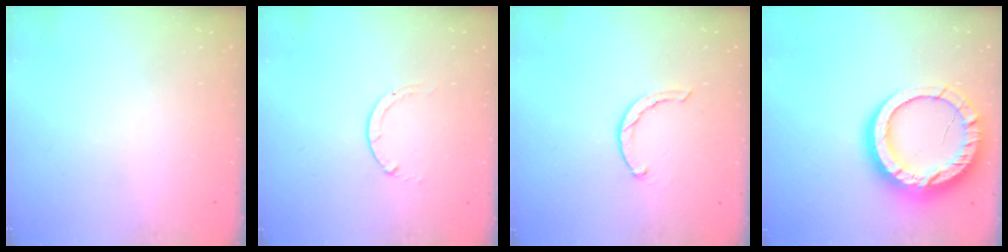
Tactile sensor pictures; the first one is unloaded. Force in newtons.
{"total": 0.0}
{"total": 1.8, "press": 1.8, "slide": 0.4}
{"total": 19.6, "press": 19.5, "slide": 1.8}